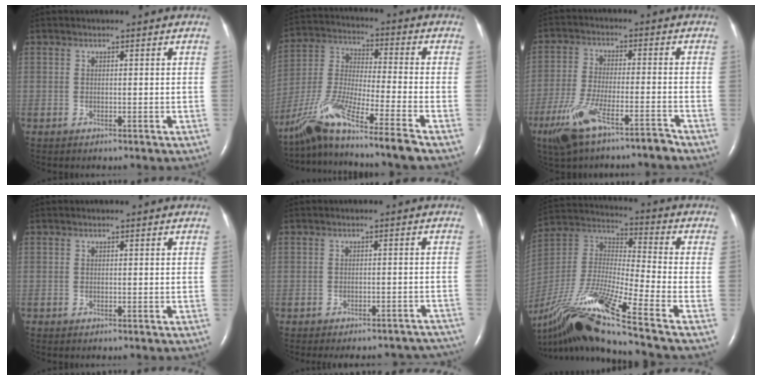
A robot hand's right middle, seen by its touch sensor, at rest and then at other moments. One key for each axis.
{"total": 17.5, "fx": -13.8, "fy": -1.3, "fz": 10.6, "tx": -0.240, "ty": -0.041, "tz": -0.257}
{"total": 9.9, "fx": -6.9, "fy": 1.5, "fz": 6.9, "tx": -0.146, "ty": -0.015, "tz": -0.127}
{"total": 0.0}
{"total": 16.0, "fx": -14.4, "fy": 5.2, "fz": 4.7, "tx": -0.068, "ty": 0.011, "tz": -0.155}
{"total": 22.3, "fx": -15.0, "fy": 0.0, "fz": 16.4, "tx": -0.356, "ty": -0.036, "tz": -0.280}